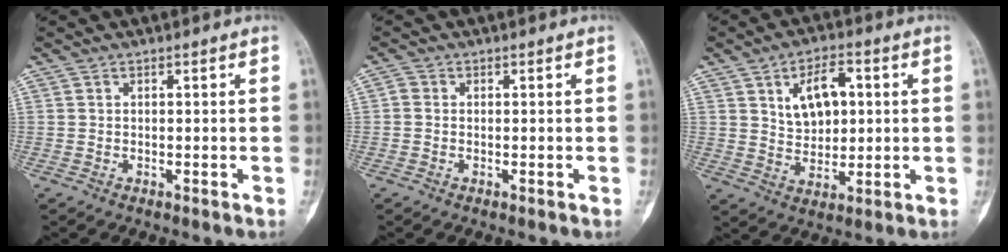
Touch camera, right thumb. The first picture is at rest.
{"total": 1.2, "force": [0.0, 1.0, 0.6], "torque": [-0.005, 0.002, -0.004]}
{"total": 9.1, "force": [2.6, 5.6, 6.7], "torque": [-0.079, -0.005, 0.046]}